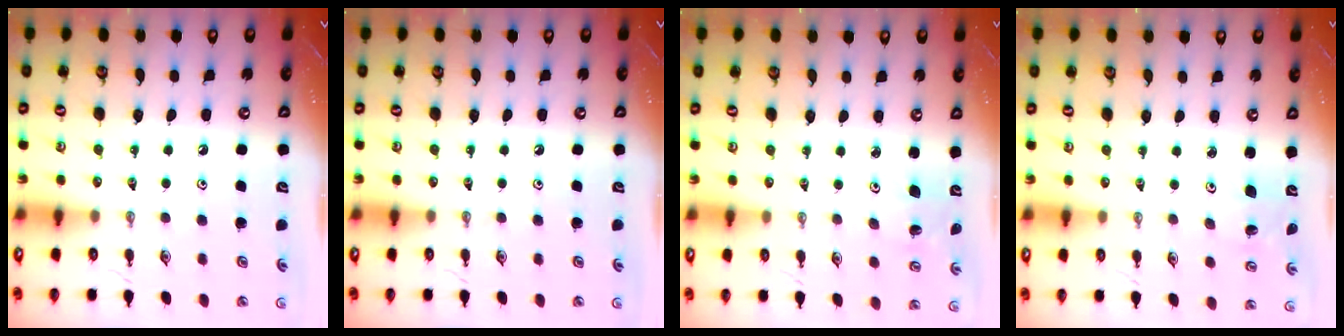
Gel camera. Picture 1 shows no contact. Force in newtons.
{"total": 0.0}
{"total": 3.5, "press": 3.5, "slide": 0.3}
{"total": 3.5, "press": 3.5, "slide": 0.3}